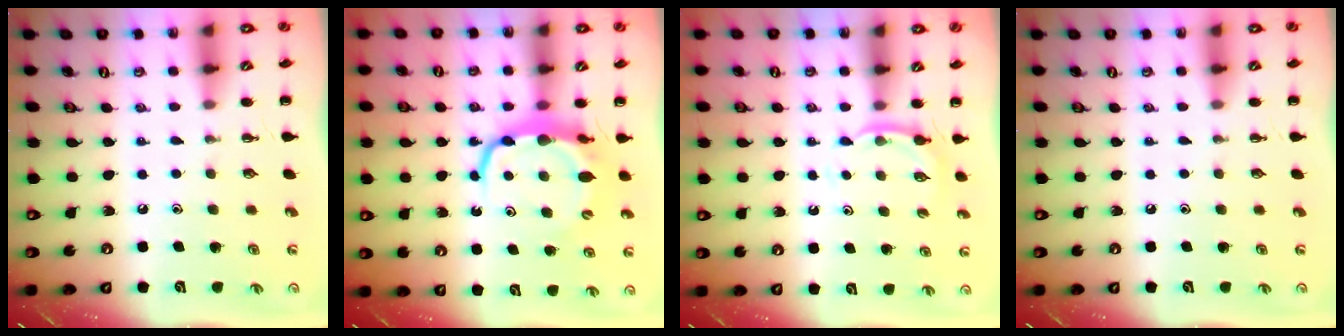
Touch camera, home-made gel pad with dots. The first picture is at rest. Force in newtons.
{"total": 8.1, "press": 8.0, "slide": 1.2}
{"total": 3.9, "press": 3.7, "slide": 1.1}
{"total": 0.0}